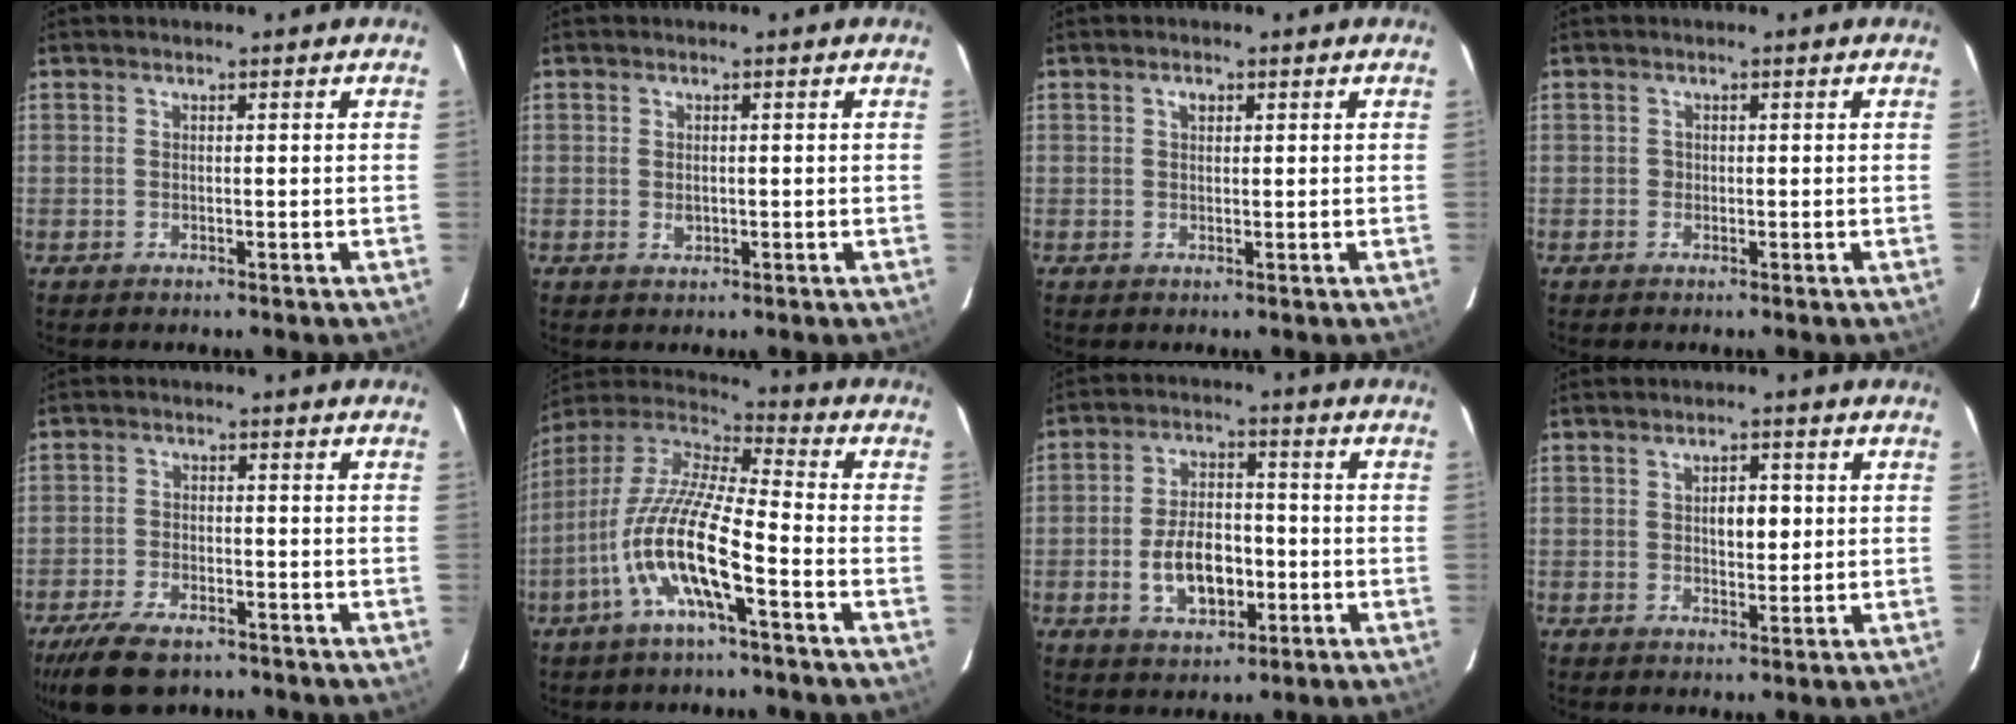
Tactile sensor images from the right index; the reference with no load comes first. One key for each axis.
{"total": 1.5, "fx": -0.2, "fy": 1.1, "fz": 1.0, "tx": -0.018, "ty": 0.001, "tz": -0.002}
{"total": 1.2, "fx": 0.5, "fy": 0.8, "fz": 0.7, "tx": -0.010, "ty": 0.006, "tz": 0.008}
{"total": 0.7, "fx": -0.3, "fy": 0.7, "fz": 0.0, "tx": 0.002, "ty": 0.001, "tz": -0.005}
{"total": 10.1, "fx": -7.7, "fy": 4.1, "fz": 5.2, "tx": -0.131, "ty": -0.017, "tz": -0.135}
{"total": 14.9, "fx": -6.2, "fy": 2.6, "fz": 13.3, "tx": -0.260, "ty": -0.010, "tz": -0.124}
{"total": 10.1, "fx": -2.8, "fy": 6.0, "fz": 7.6, "tx": -0.151, "ty": 0.010, "tz": -0.036}
{"total": 3.8, "fx": 0.6, "fy": 2.1, "fz": 3.0, "tx": -0.046, "ty": 0.007, "tz": 0.011}